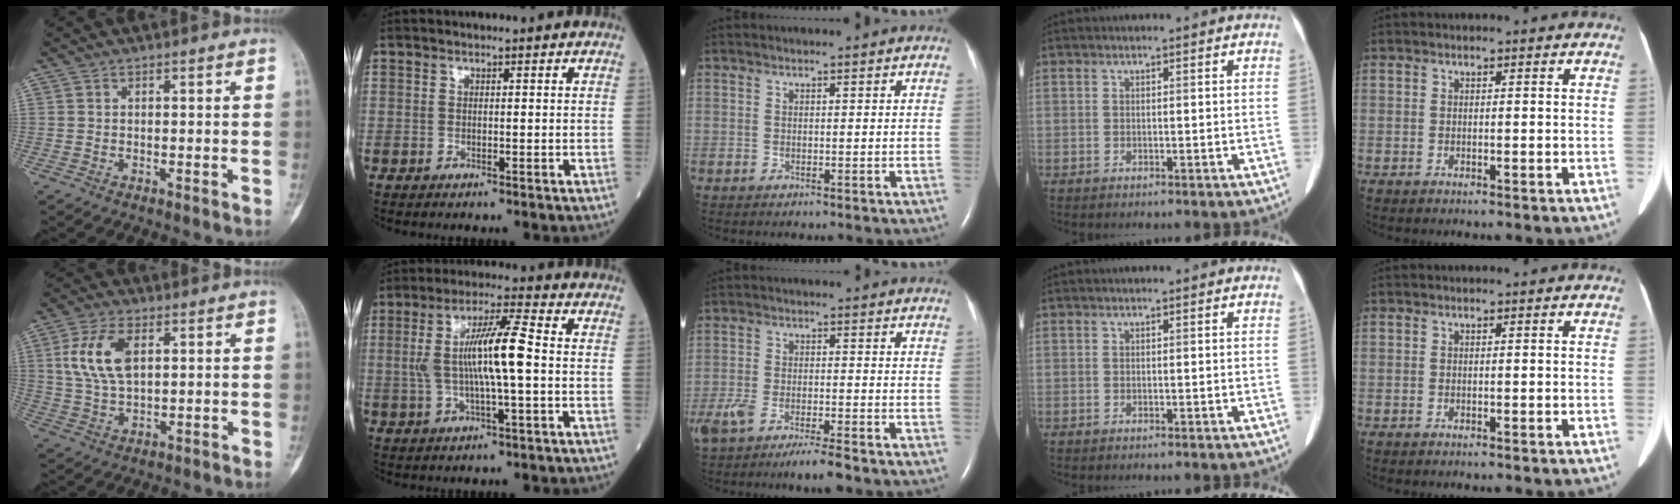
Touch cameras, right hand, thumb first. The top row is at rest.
{"thumb": {"total": 9.8, "force": [2.8, 5.2, 7.9], "torque": [-0.159, 0.000, 0.055]}, "index": {"total": 10.5, "force": [0.0, 1.0, 10.4], "torque": [-0.202, 0.013, -0.003]}, "middle": {"total": 7.6, "force": [-5.6, 1.1, 5.0], "torque": [-0.096, -0.010, -0.095]}}